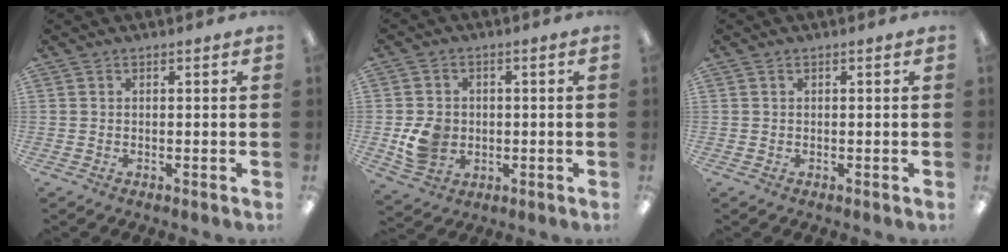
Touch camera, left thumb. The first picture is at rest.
{"total": 7.2, "force": [-0.8, 6.2, 3.6], "torque": [-0.055, 0.006, -0.011]}
{"total": 0.0}